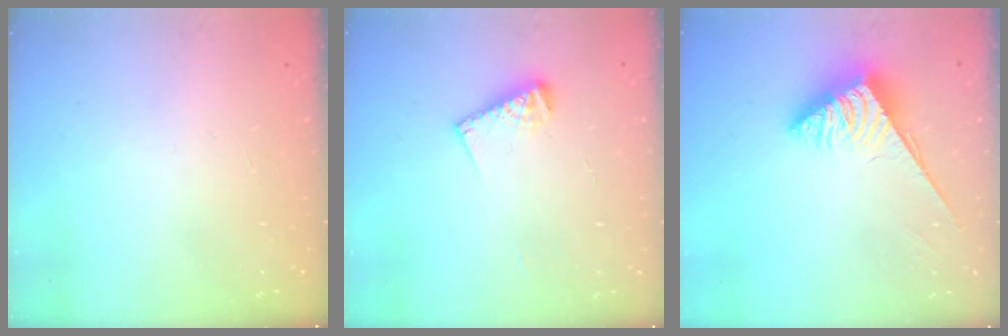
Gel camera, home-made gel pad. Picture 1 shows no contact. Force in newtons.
{"total": 7.6, "press": 7.6, "slide": 0.8}
{"total": 3.8, "press": 3.7, "slide": 0.6}